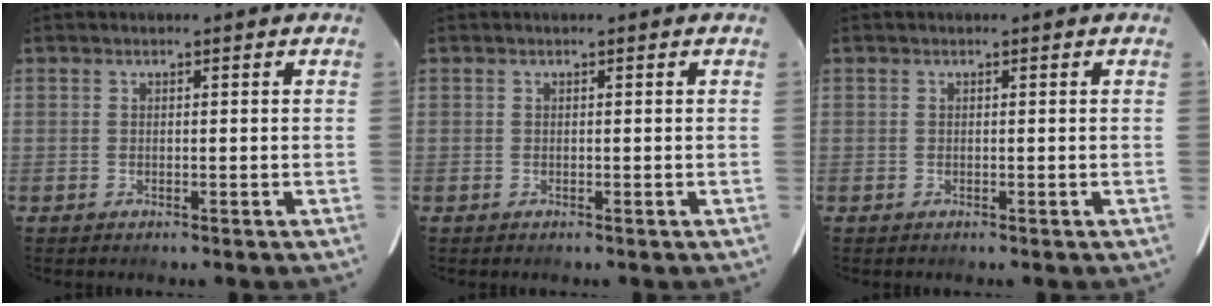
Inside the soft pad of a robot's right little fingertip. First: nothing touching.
{"total": 0.0}
{"total": 0.0}